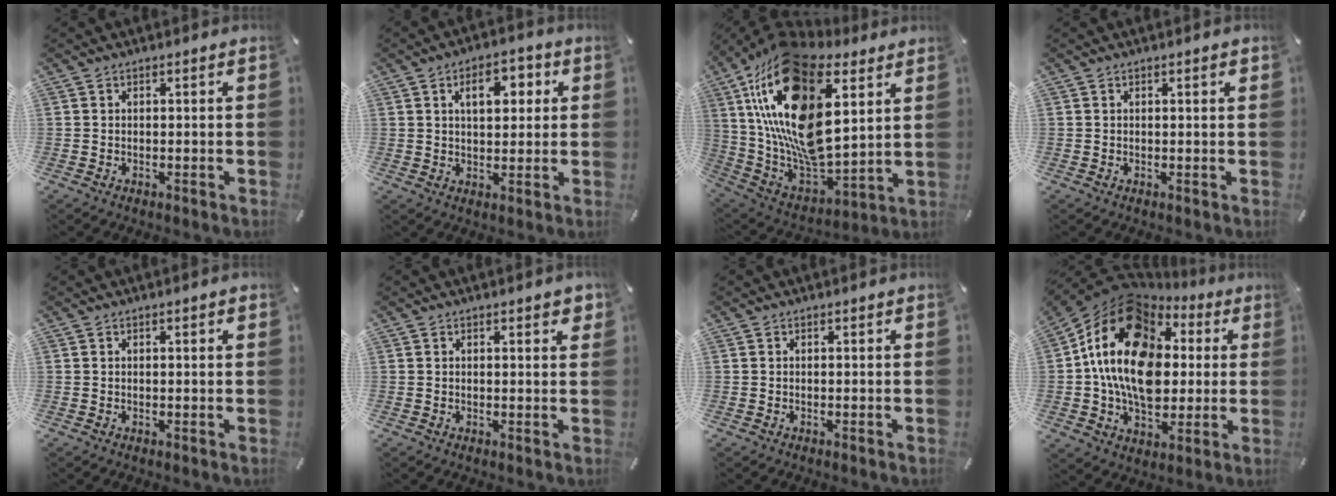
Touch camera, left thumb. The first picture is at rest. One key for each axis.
{"total": 7.4, "fx": 2.5, "fy": 4.4, "fz": 5.4, "tx": -0.070, "ty": -0.006, "tz": 0.032}
{"total": 25.9, "fx": 9.9, "fy": 14.6, "fz": 19.0, "tx": -0.418, "ty": -0.062, "tz": 0.177}
{"total": 0.8, "fx": 0.3, "fy": 0.1, "fz": 0.7, "tx": -0.015, "ty": 0.001, "tz": 0.005}
{"total": 0.7, "fx": 0.2, "fy": 0.1, "fz": 0.7, "tx": -0.013, "ty": 0.001, "tz": 0.004}
{"total": 1.8, "fx": 1.0, "fy": 0.6, "fz": 1.4, "tx": -0.014, "ty": -0.004, "tz": 0.014}
{"total": 0.0}
{"total": 20.6, "fx": 2.2, "fy": 15.5, "fz": 13.4, "tx": -0.279, "ty": -0.014, "tz": 0.033}